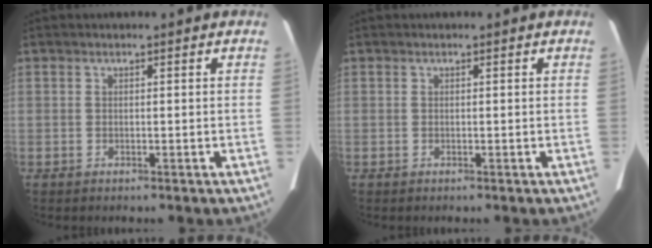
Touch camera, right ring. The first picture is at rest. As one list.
[{"total": 0.0}]